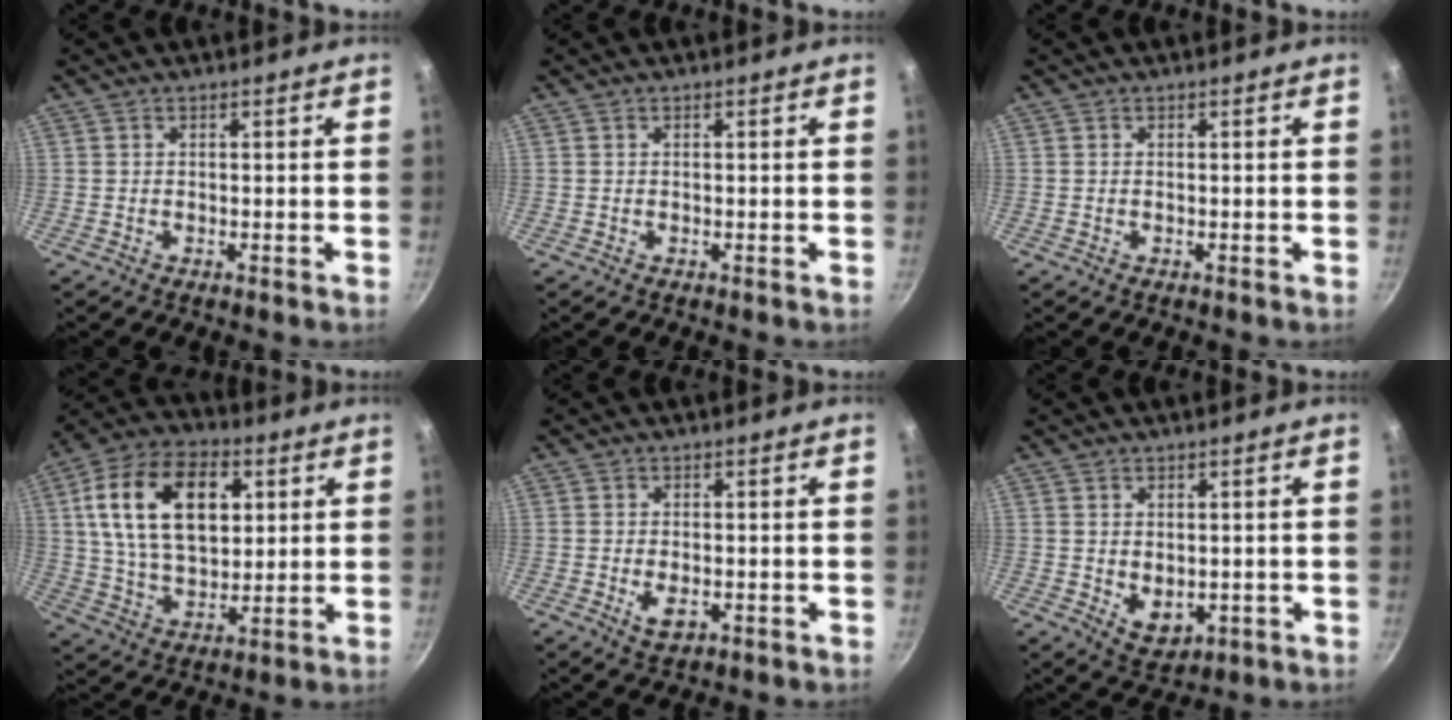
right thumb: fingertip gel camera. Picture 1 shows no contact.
{"total": 0.0}
{"total": 0.0}
{"total": 20.4, "force": [5.4, 12.6, 15.1], "torque": [-0.246, -0.002, 0.091]}
{"total": 4.0, "force": [-1.0, 2.3, 3.1], "torque": [-0.049, -0.002, -0.011]}
{"total": 5.6, "force": [-0.2, 4.0, 3.9], "torque": [-0.049, -0.012, 0.010]}